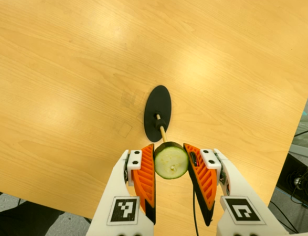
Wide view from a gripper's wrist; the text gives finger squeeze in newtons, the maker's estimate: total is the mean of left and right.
{"total": 9.9, "left": 9.4, "right": 10.4}